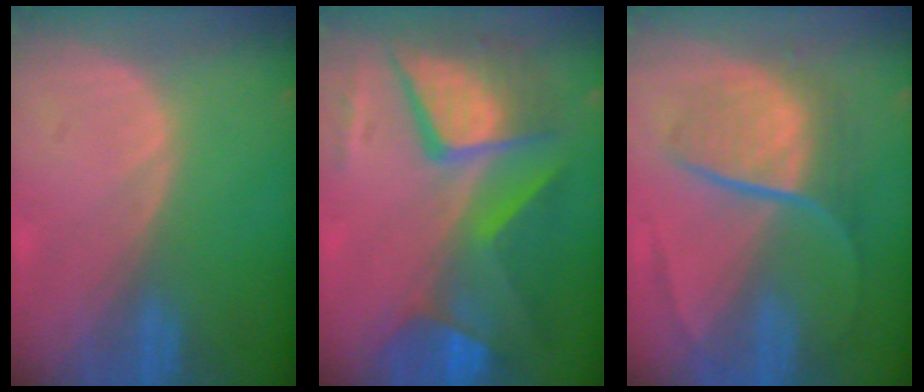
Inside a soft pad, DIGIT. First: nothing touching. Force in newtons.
{"total": 12.0, "press": 11.9, "slide": 1.2}
{"total": 9.3, "press": 7.7, "slide": 5.2}